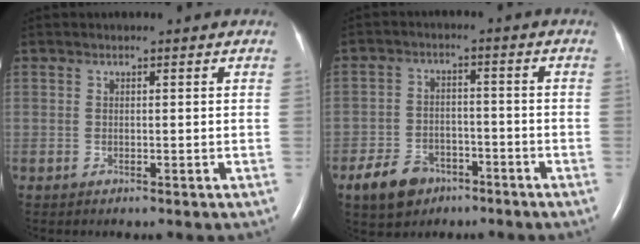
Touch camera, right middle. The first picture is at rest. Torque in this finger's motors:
{"motor_torque": [0.89, -0.80, 0.13, 0.02]}